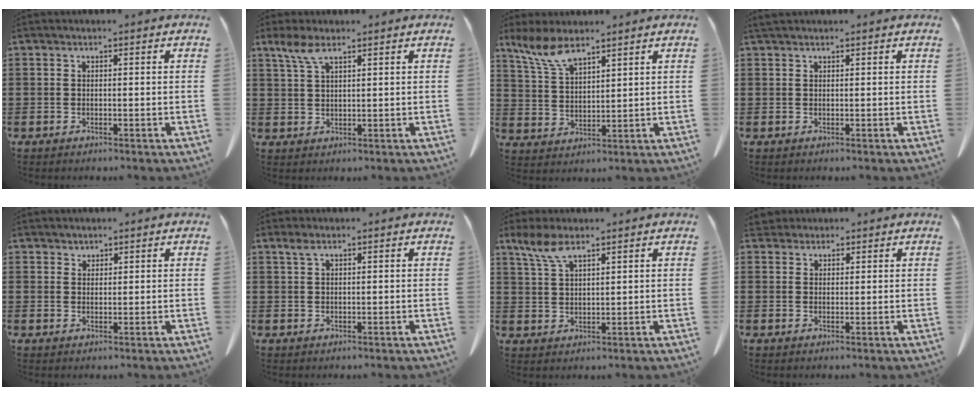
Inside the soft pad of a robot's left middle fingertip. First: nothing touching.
{"total": 4.2, "force": [2.5, 1.2, 3.2], "torque": [-0.079, 0.001, 0.043]}
{"total": 6.6, "force": [4.9, 1.9, 4.1], "torque": [-0.096, -0.007, 0.089]}
{"total": 0.6, "force": [0.5, 0.1, 0.3], "torque": [-0.007, 0.001, 0.011]}
{"total": 1.4, "force": [1.3, 0.5, 0.0], "torque": [-0.003, 0.001, 0.026]}
{"total": 1.5, "force": [0.8, 0.4, 1.2], "torque": [-0.026, 0.002, 0.014]}
{"total": 5.2, "force": [3.3, 1.5, 3.7], "torque": [-0.089, -0.001, 0.057]}
{"total": 2.4, "force": [2.1, 1.2, 0.5], "torque": [-0.008, 0.003, 0.039]}